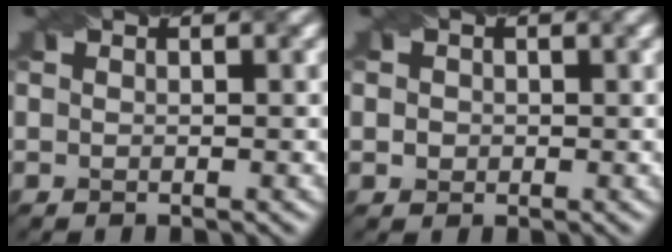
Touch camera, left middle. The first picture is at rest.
{"total": 1.2, "force": [0.1, 1.1, 0.5], "torque": [-0.006, -0.001, 0.000]}